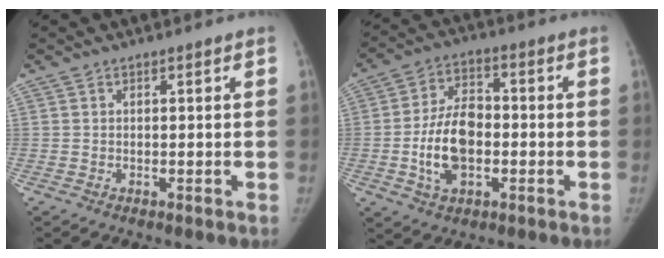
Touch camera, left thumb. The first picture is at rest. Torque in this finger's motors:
{"motor_torque": [0.57, 1.44, 0.07, 0.12, 0.24]}